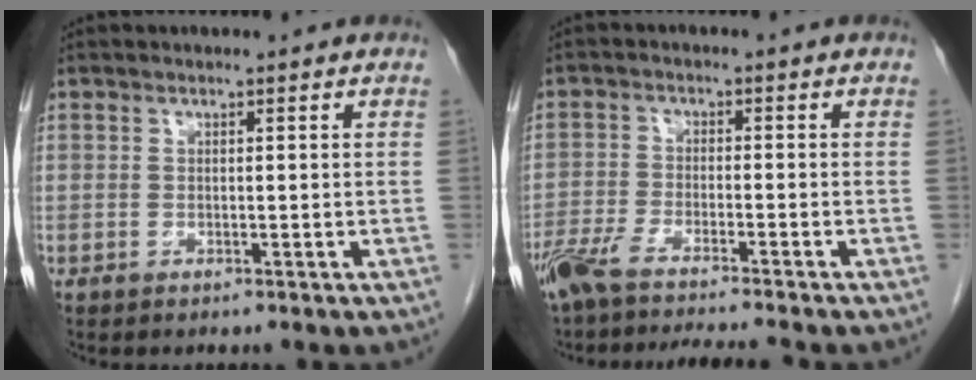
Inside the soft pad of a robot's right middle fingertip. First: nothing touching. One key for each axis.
{"total": 10.2, "fx": -8.9, "fy": -0.2, "fz": 5.0, "tx": -0.079, "ty": -0.021, "tz": -0.147}